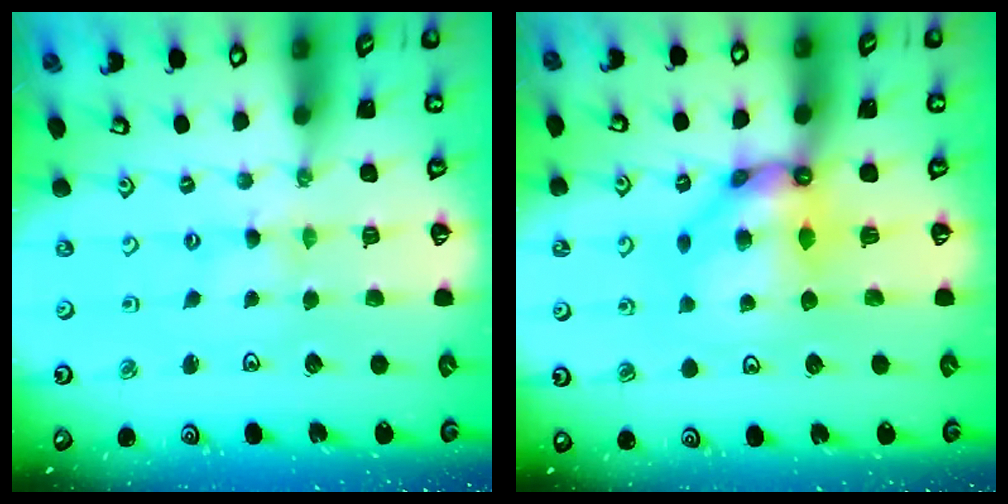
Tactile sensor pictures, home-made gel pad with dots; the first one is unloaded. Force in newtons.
{"total": 10.8, "press": 10.7, "slide": 1.4}